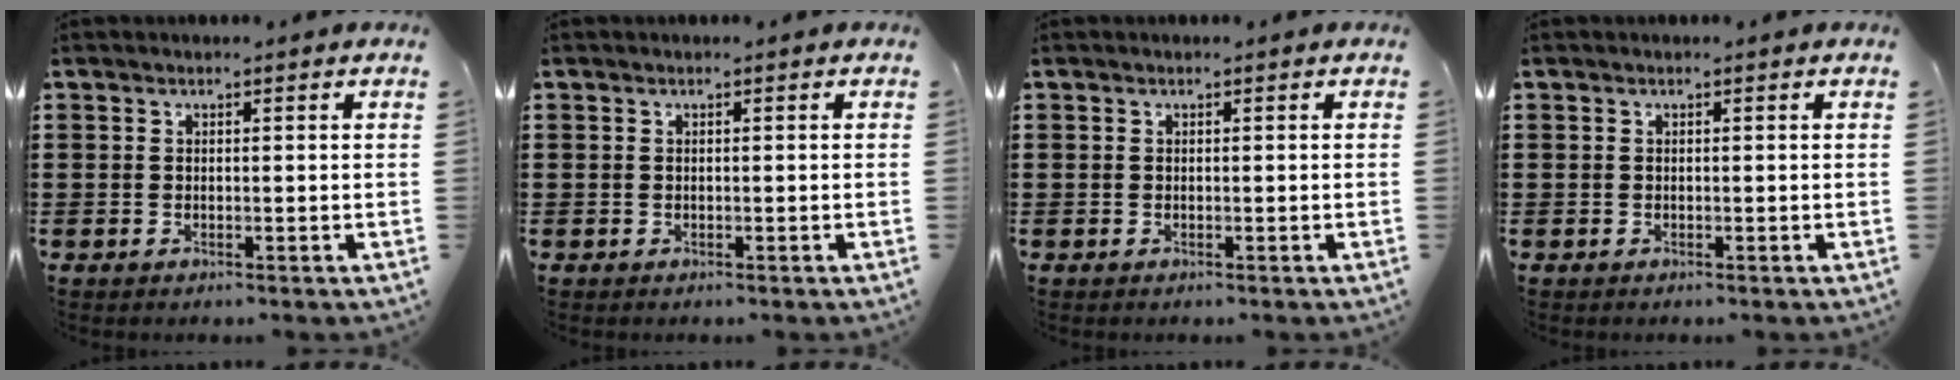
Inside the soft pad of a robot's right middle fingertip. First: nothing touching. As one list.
[{"total": 0.0}, {"total": 0.0}, {"total": 0.0}]